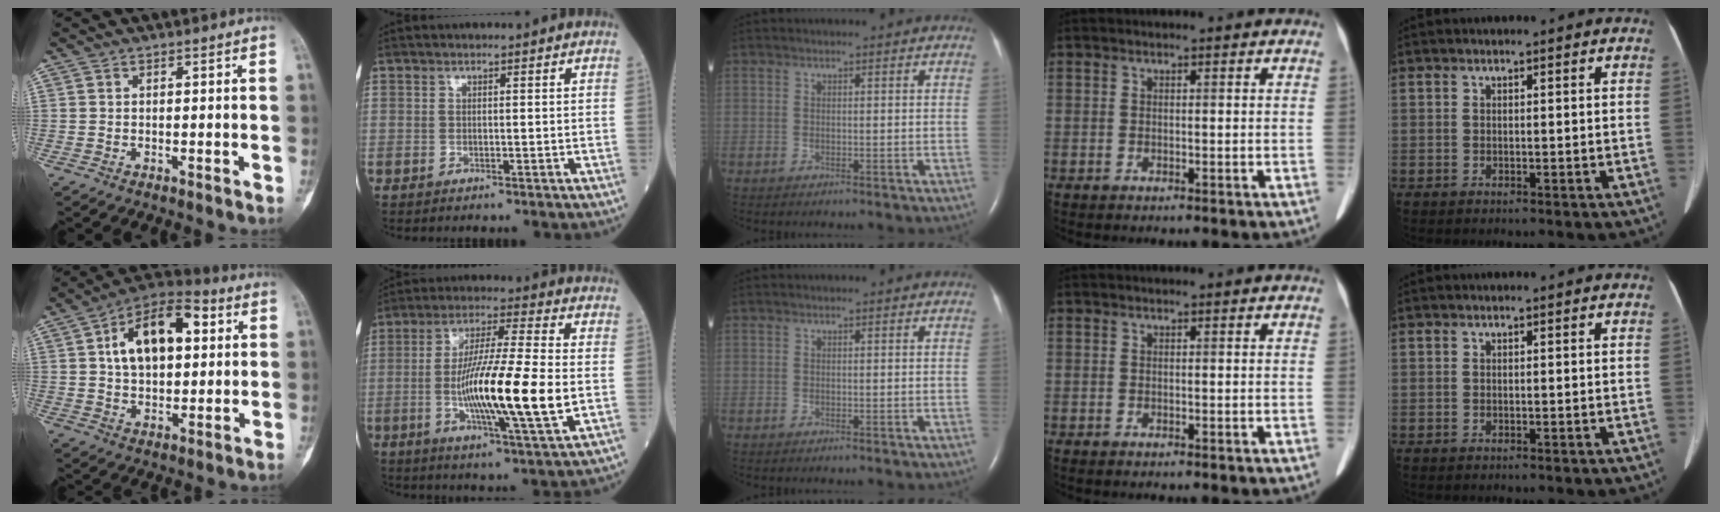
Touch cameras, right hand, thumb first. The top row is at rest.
{"thumb": {"total": 16.0, "force": [4.0, 9.2, 12.5], "torque": [-0.181, 0.016, 0.060]}, "index": {"total": 16.6, "force": [-2.3, 0.4, 16.4], "torque": [-0.294, -0.015, -0.045]}}